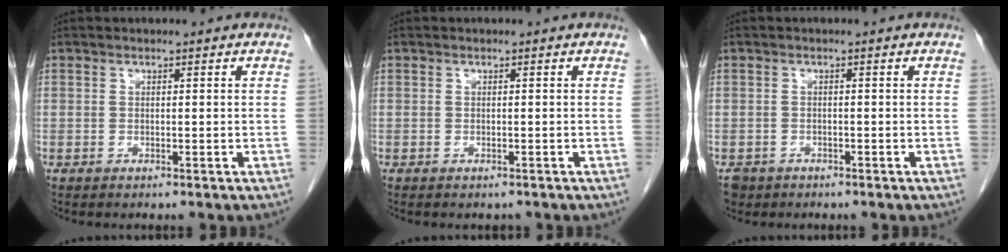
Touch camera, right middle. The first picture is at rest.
{"total": 0.8, "force": [-0.7, 0.3, 0.1], "torque": [-0.009, -0.002, -0.010]}
{"total": 2.8, "force": [-2.0, 2.0, 0.3], "torque": [-0.010, 0.002, -0.034]}